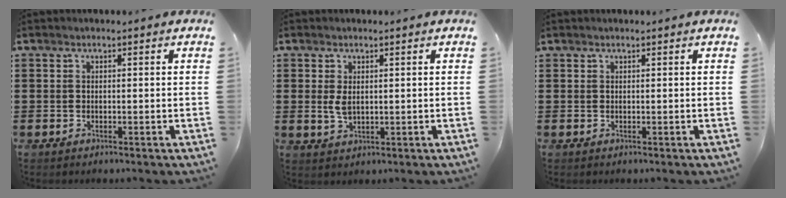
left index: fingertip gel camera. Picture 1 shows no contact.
{"total": 2.8, "force": [0.4, 1.5, 2.3], "torque": [-0.063, -0.001, 0.001]}
{"total": 0.0}